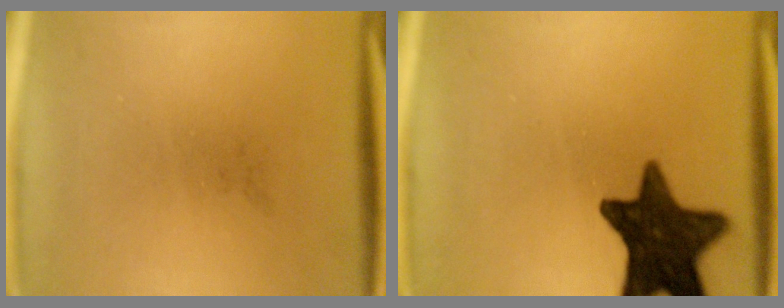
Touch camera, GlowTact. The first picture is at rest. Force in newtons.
{"total": 14.6}